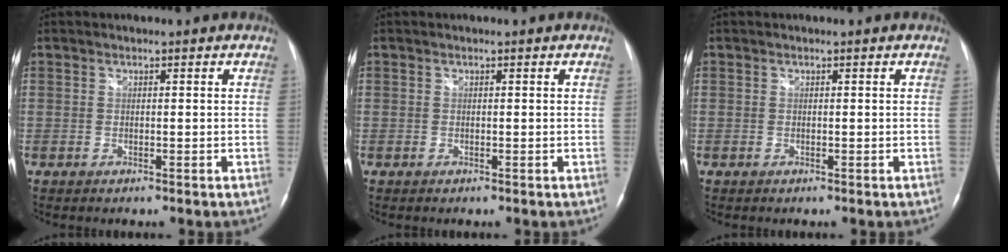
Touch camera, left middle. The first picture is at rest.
{"total": 0.0}
{"total": 0.0}